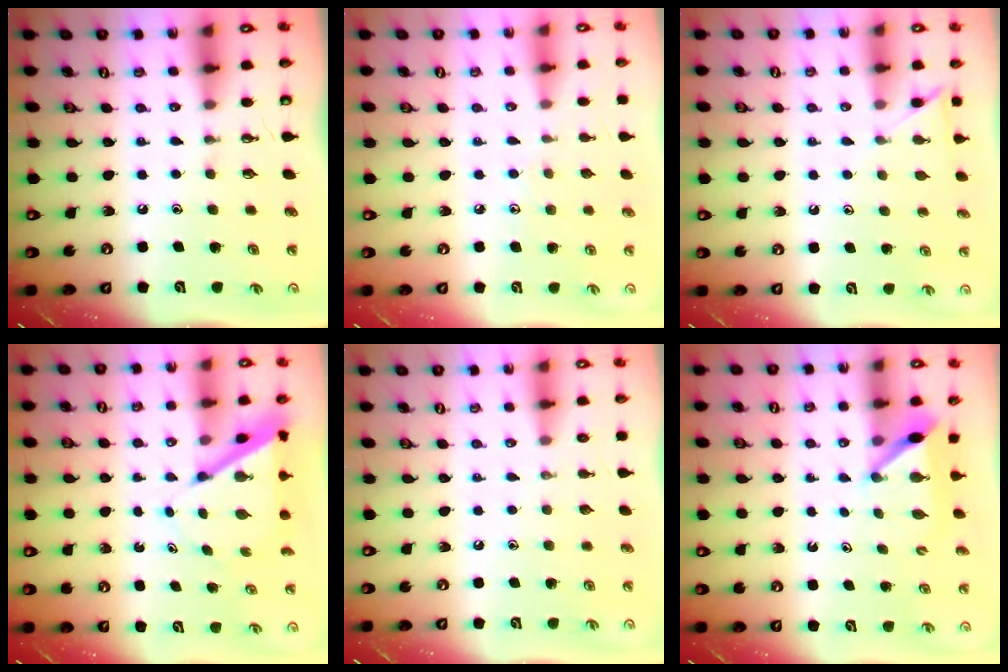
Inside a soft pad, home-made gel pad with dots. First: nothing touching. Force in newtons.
{"total": 4.2, "press": 4.2, "slide": 0.4}
{"total": 5.5, "press": 5.5, "slide": 0.5}
{"total": 6.6, "press": 6.6, "slide": 0.4}
{"total": 0.0}
{"total": 6.1, "press": 6.1, "slide": 0.7}